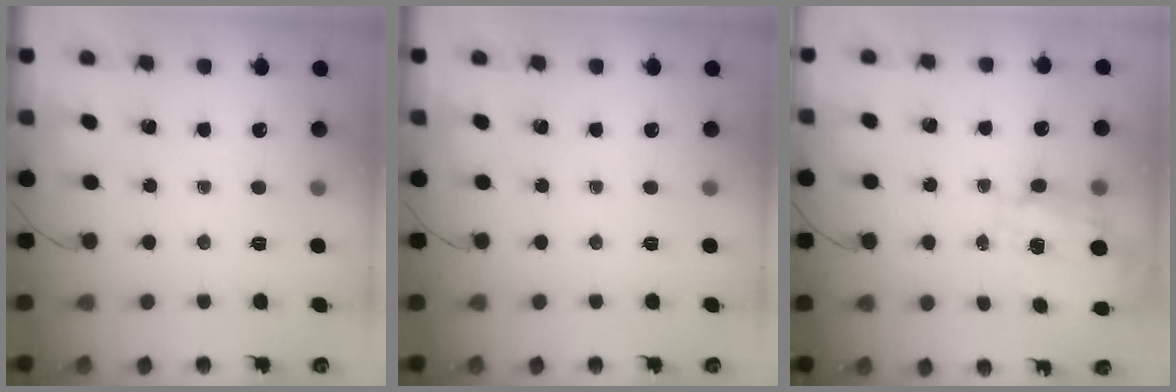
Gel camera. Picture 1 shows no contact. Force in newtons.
{"total": 0.0}
{"total": 3.5, "press": 3.3, "slide": 1.0}